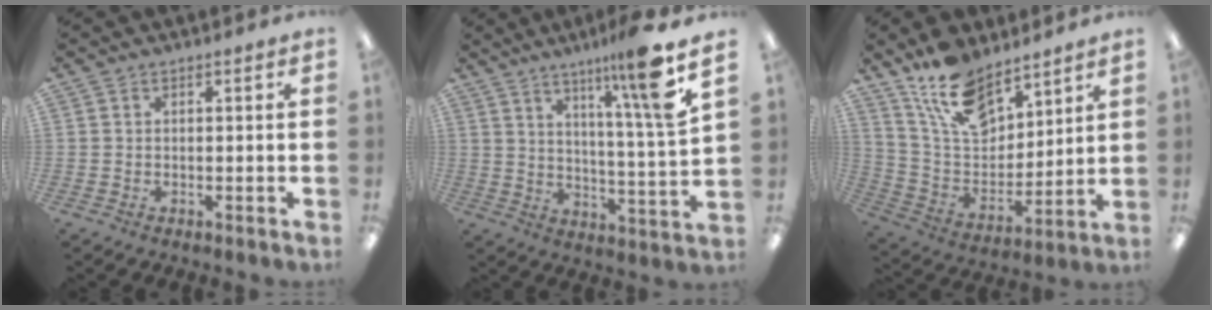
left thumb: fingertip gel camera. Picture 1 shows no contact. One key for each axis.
{"total": 14.2, "fx": 9.1, "fy": -0.2, "fz": 11.0, "tx": -0.176, "ty": -0.049, "tz": 0.130}
{"total": 15.1, "fx": 11.0, "fy": 7.2, "fz": 7.3, "tx": -0.148, "ty": -0.056, "tz": 0.207}